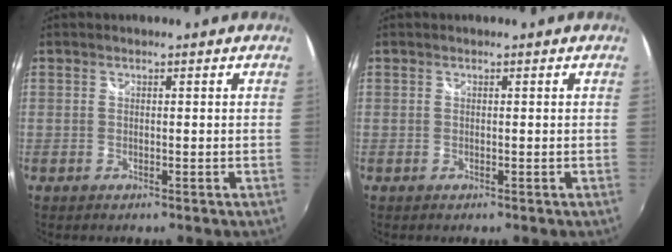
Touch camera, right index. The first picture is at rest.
{"total": 0.0}